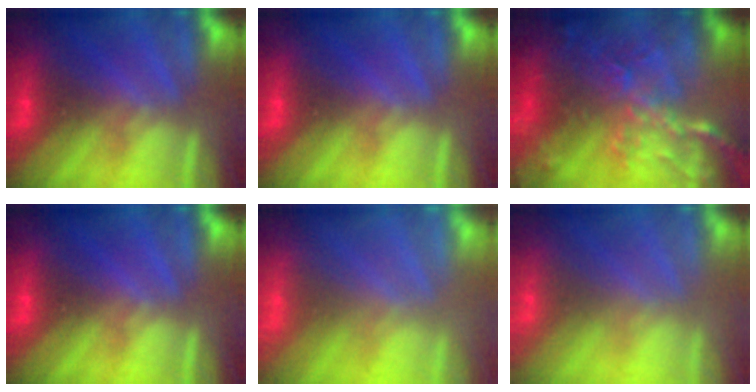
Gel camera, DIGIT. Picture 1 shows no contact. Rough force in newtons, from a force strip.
{"total": 0.0}
{"total": 9.4}
{"total": 0.0}
{"total": 6.5}
{"total": 9.6}